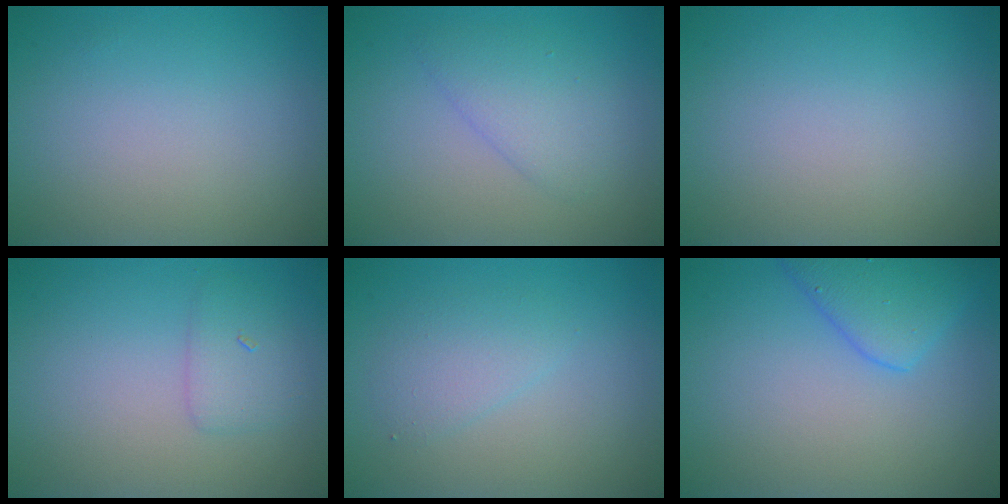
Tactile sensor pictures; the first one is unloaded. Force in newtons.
{"total": 2.5, "press": 2.5, "slide": 0.3}
{"total": 0.0}
{"total": 1.8, "press": 1.8, "slide": 0.1}
{"total": 2.0, "press": 2.0, "slide": 0.1}
{"total": 2.9, "press": 2.9, "slide": 0.0}